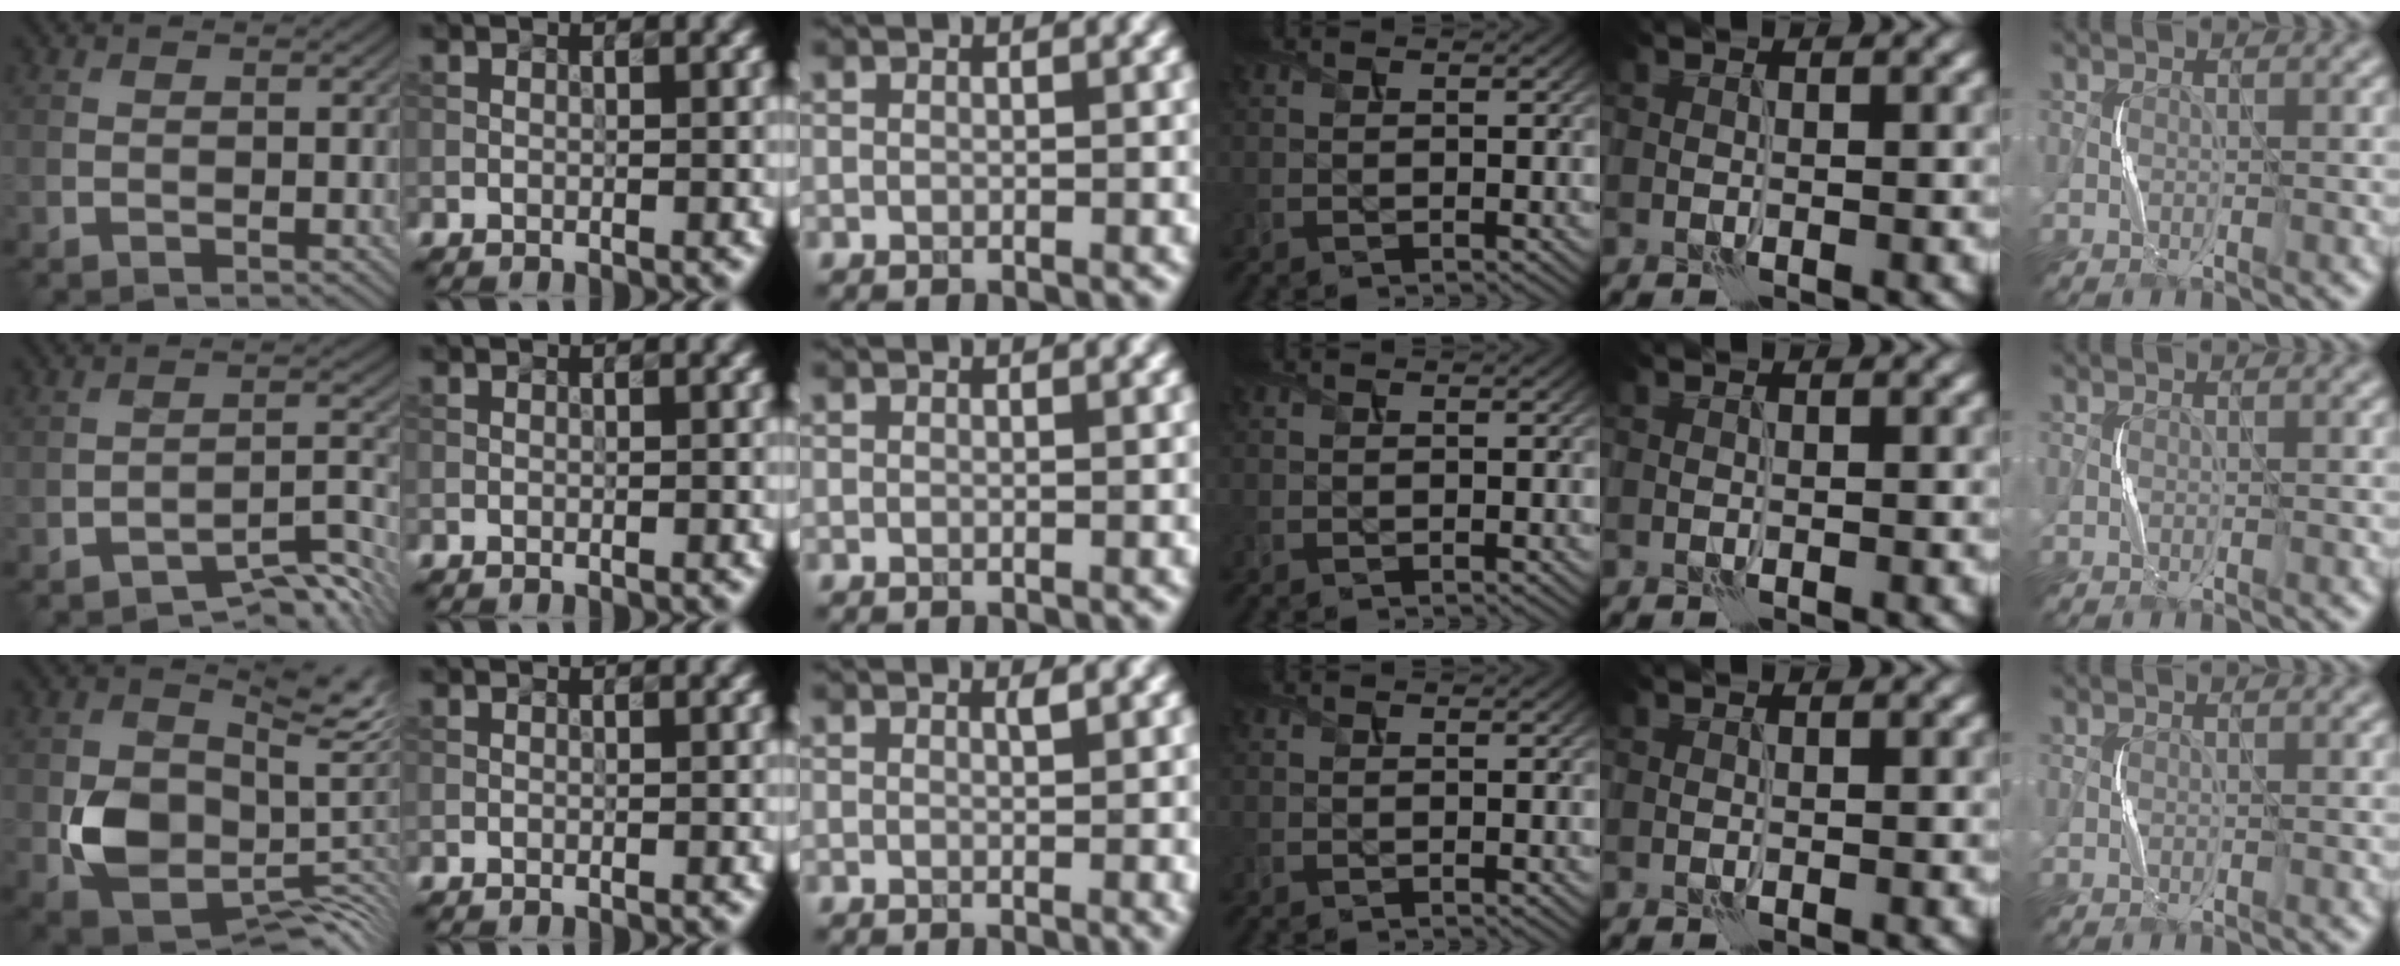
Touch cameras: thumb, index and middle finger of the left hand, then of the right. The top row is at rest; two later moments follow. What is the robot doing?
{"motion": "squeeze", "object": "stress ball aka squeeze ball"}